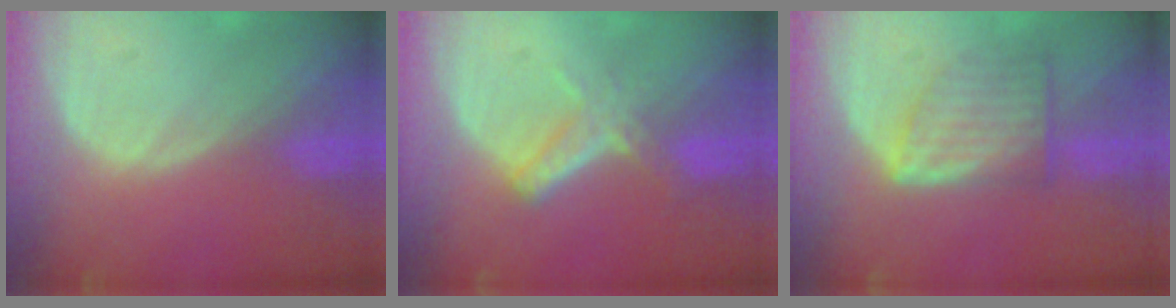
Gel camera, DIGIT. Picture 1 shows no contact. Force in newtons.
{"total": 5.6, "press": 4.7, "slide": 3.0}
{"total": 7.2, "press": 6.5, "slide": 3.1}